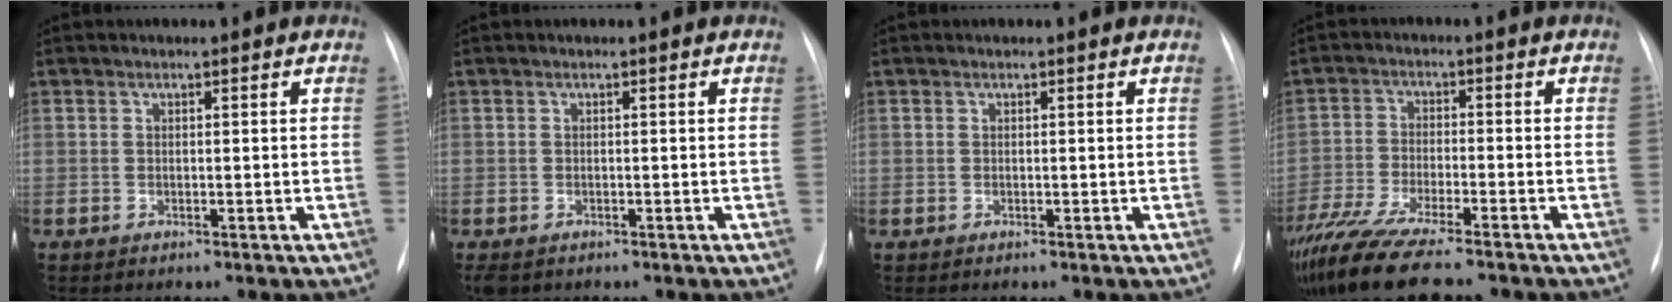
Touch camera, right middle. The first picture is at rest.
{"total": 2.2, "force": [-1.5, 1.4, 0.9], "torque": [-0.017, -0.004, -0.018]}
{"total": 0.0}
{"total": 13.6, "force": [-11.1, 1.6, 7.9], "torque": [-0.149, -0.033, -0.186]}